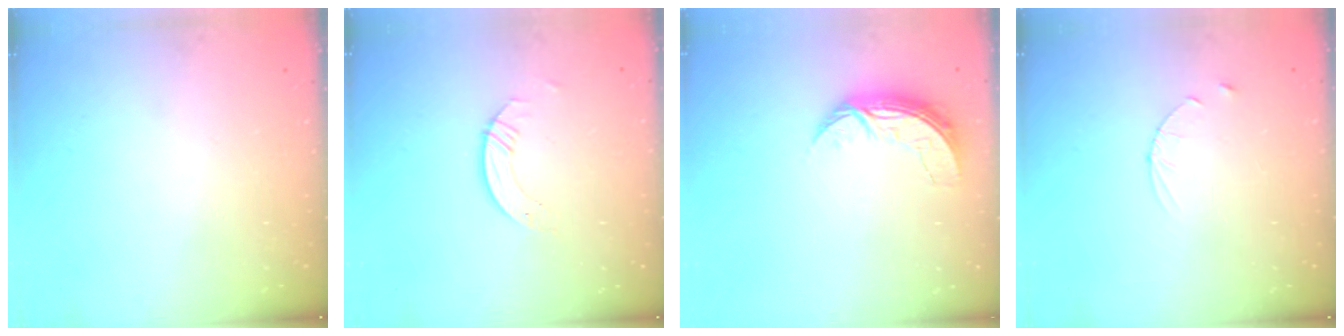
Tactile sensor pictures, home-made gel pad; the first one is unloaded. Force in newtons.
{"total": 3.5, "press": 3.5, "slide": 0.4}
{"total": 7.1, "press": 7.1, "slide": 0.6}
{"total": 3.0, "press": 2.9, "slide": 0.4}